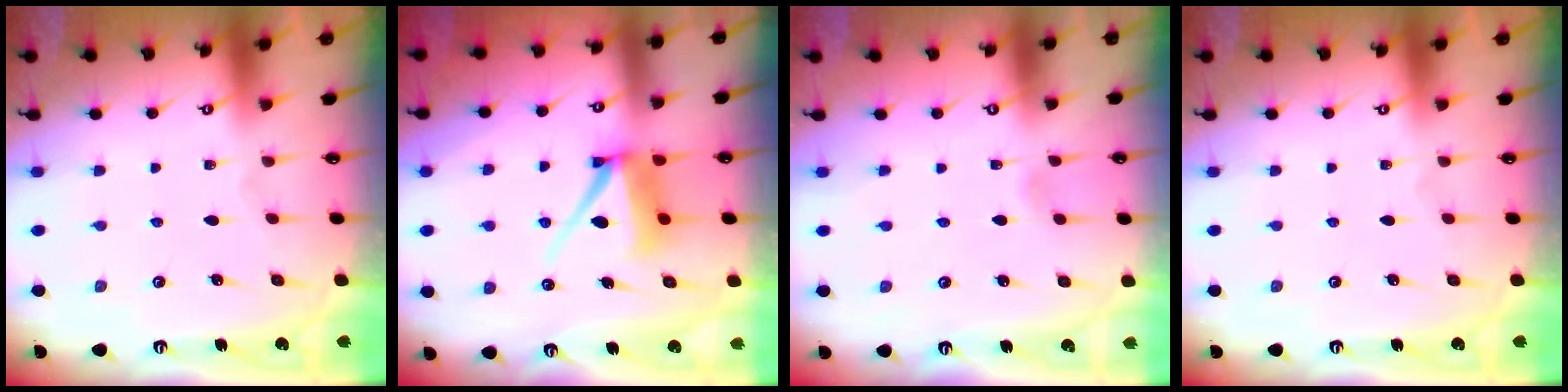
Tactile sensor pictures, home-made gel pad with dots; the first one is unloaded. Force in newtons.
{"total": 8.8, "press": 8.7, "slide": 1.0}
{"total": 2.0, "press": 2.0, "slide": 0.3}
{"total": 0.0}